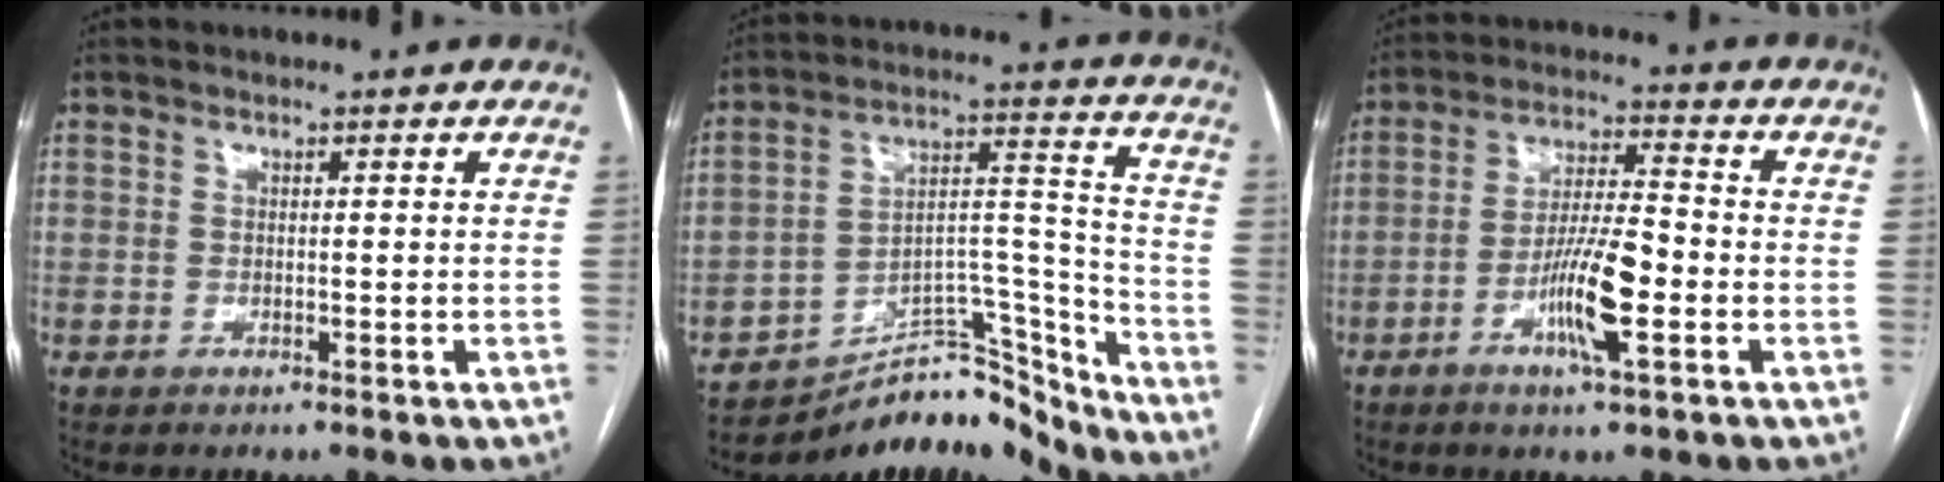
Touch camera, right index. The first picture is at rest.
{"total": 14.4, "force": [-13.7, 4.0, 1.8], "torque": [-0.004, 0.074, -0.215]}
{"total": 9.7, "force": [-3.4, 1.1, 9.0], "torque": [-0.168, -0.001, -0.063]}